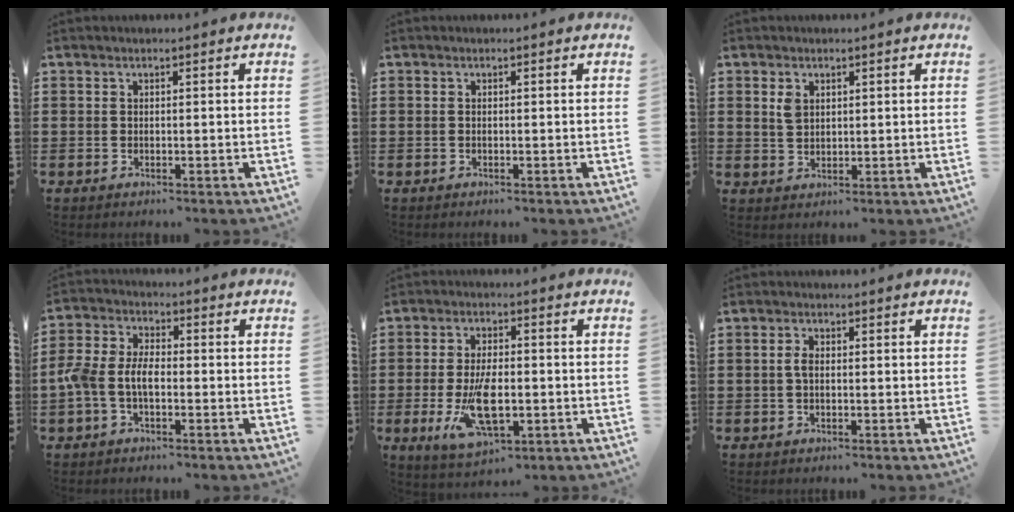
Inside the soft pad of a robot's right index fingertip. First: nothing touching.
{"total": 0.0}
{"total": 2.3, "force": [1.0, 1.4, 1.5], "torque": [-0.034, 0.003, 0.019]}
{"total": 5.8, "force": [-1.6, 3.3, 4.5], "torque": [-0.129, -0.007, -0.042]}
{"total": 9.5, "force": [-2.1, 4.2, 8.3], "torque": [-0.168, -0.015, -0.037]}
{"total": 1.8, "force": [-0.1, 0.9, 1.6], "torque": [-0.039, -0.001, -0.005]}